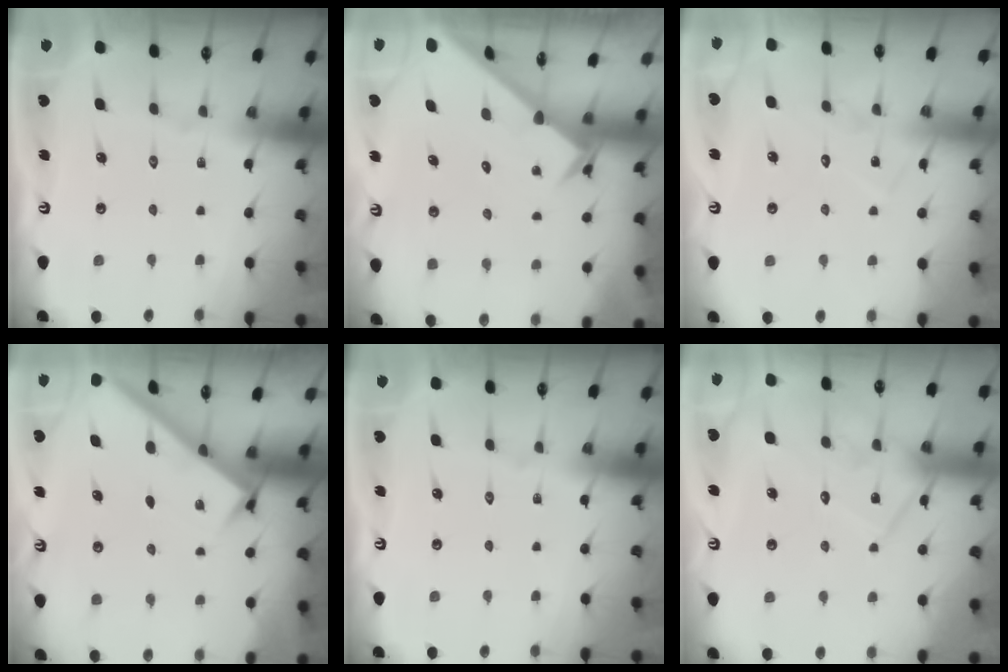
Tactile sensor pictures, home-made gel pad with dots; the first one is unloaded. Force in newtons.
{"total": 2.5, "press": 2.5, "slide": 0.2}
{"total": 7.8, "press": 7.8, "slide": 0.6}
{"total": 2.8, "press": 2.8, "slide": 0.3}
{"total": 0.0}
{"total": 13.1, "press": 13.1, "slide": 0.8}